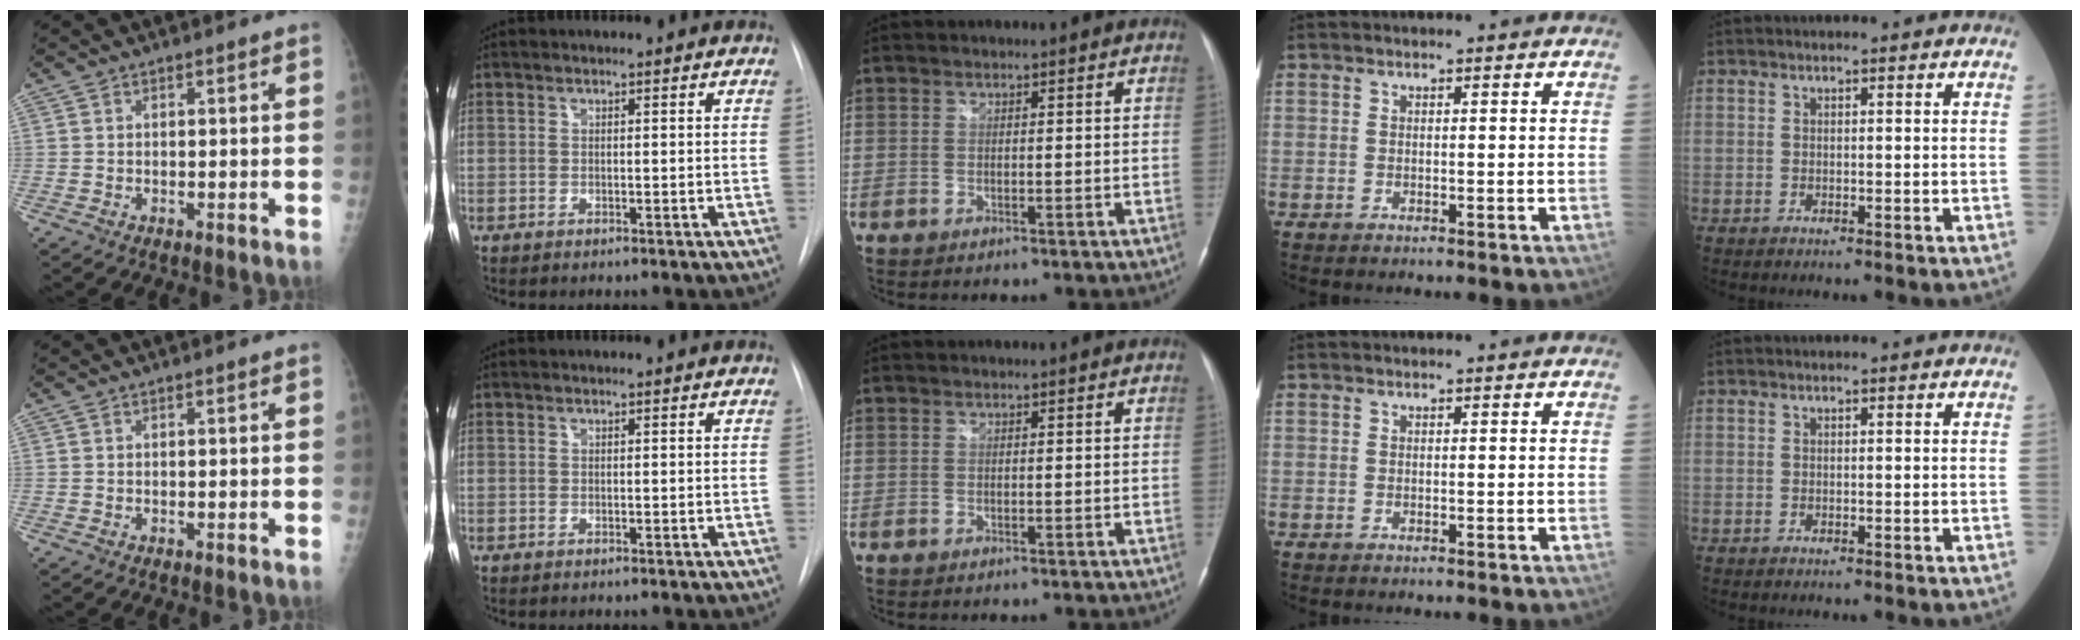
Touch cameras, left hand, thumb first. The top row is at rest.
{}